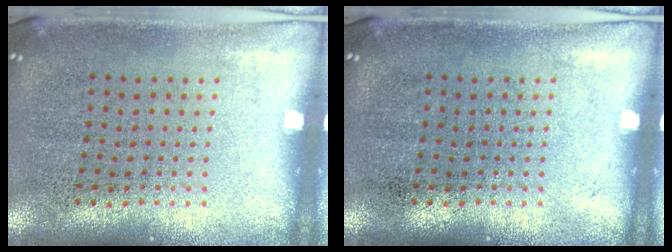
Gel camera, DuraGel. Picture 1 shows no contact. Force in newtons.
{"total": 0.0}